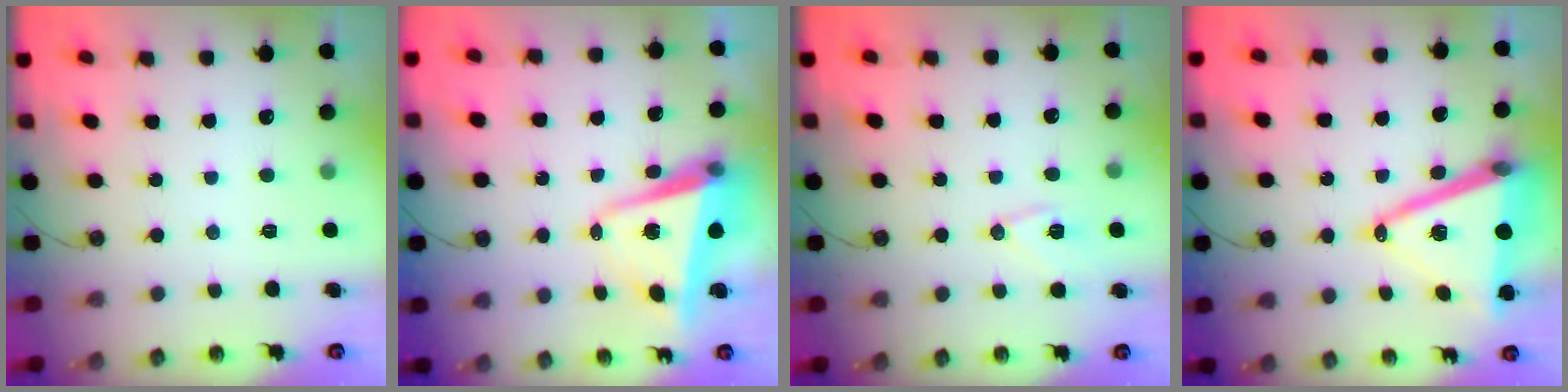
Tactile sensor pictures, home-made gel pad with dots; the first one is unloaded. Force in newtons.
{"total": 7.4, "press": 7.2, "slide": 1.3}
{"total": 9.3, "press": 9.1, "slide": 1.9}
{"total": 18.7, "press": 18.3, "slide": 3.7}